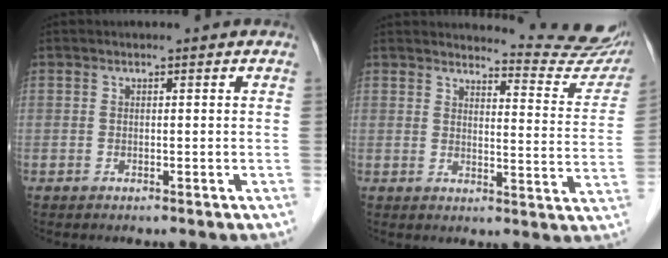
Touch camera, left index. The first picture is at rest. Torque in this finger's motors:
{"motor_torque": [0.67, -0.93, 0.25, 0.03]}